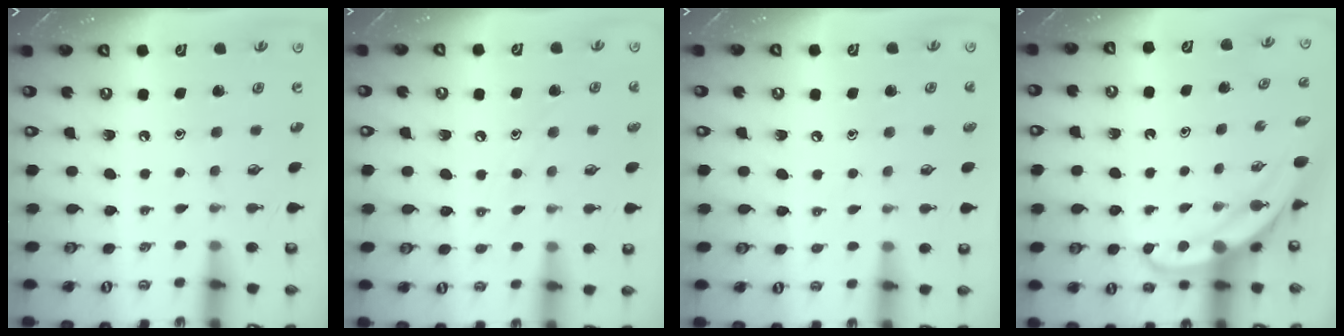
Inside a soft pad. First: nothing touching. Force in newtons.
{"total": 7.6, "press": 7.6, "slide": 0.2}
{"total": 5.7, "press": 5.7, "slide": 0.6}
{"total": 6.1, "press": 6.1, "slide": 0.5}